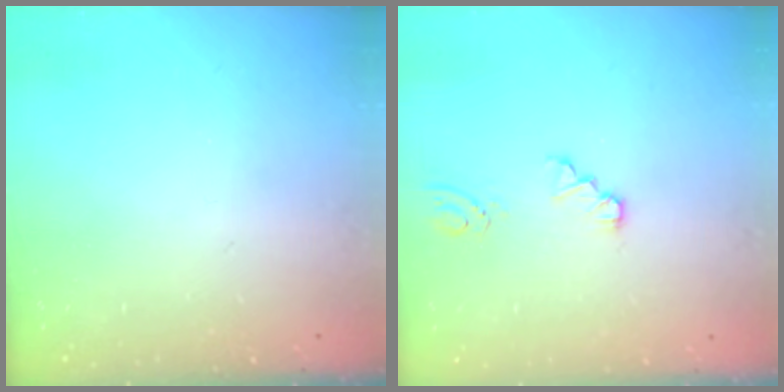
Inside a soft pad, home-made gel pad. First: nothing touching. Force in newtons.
{"total": 1.8, "press": 1.8, "slide": 0.2}